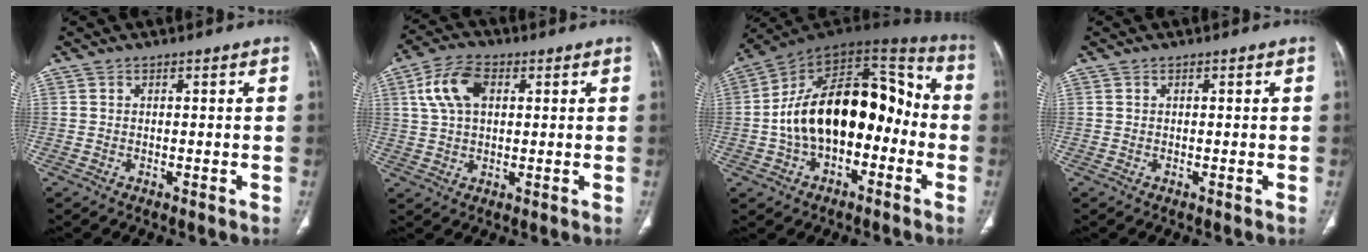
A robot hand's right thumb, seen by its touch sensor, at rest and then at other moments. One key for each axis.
{"total": 9.2, "fx": 2.7, "fy": 5.5, "fz": 6.8, "tx": -0.132, "ty": 0.012, "tz": 0.049}
{"total": 22.9, "fx": -3.1, "fy": 13.7, "fz": 18.1, "tx": -0.267, "ty": 0.064, "tz": -0.052}
{"total": 0.0}